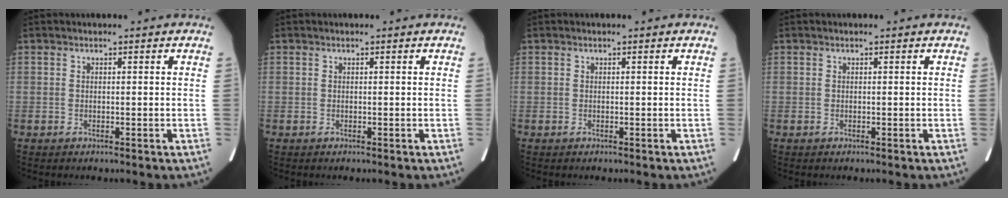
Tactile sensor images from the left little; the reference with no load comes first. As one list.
[{"total": 0.0}, {"total": 0.0}, {"total": 0.0}]